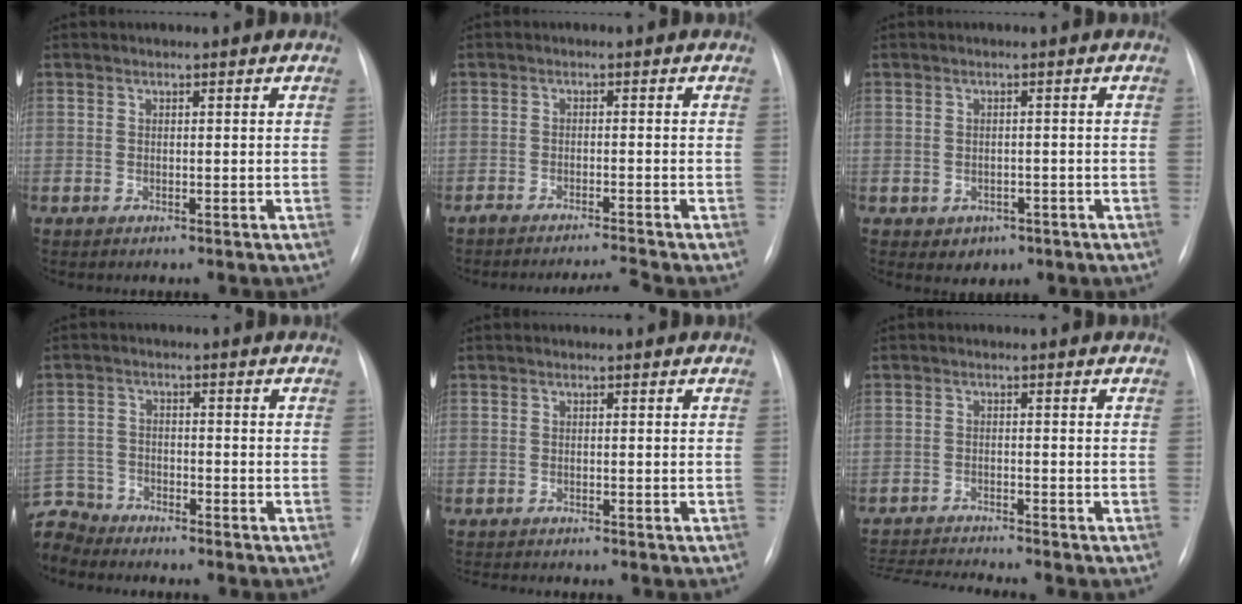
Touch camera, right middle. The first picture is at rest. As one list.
[{"total": 3.7, "force": [-3.4, -1.3, 0.7], "torque": [-0.016, -0.010, -0.056]}, {"total": 2.8, "force": [-1.3, 2.3, 1.0], "torque": [-0.010, 0.007, -0.002]}, {"total": 6.7, "force": [-6.5, 1.7, -0.5], "torque": [0.006, 0.005, -0.133]}, {"total": 2.1, "force": [-2.0, -0.2, 0.5], "torque": [-0.004, -0.006, -0.030]}, {"total": 7.4, "force": [-7.0, -1.7, 1.6], "torque": [-0.028, -0.010, -0.122]}]